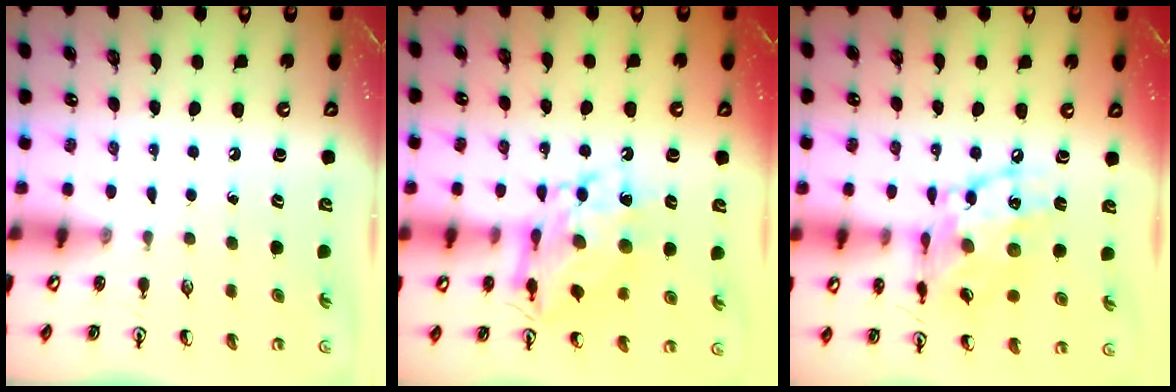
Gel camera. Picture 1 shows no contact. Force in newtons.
{"total": 13.1, "press": 13.0, "slide": 1.4}
{"total": 15.6, "press": 15.6, "slide": 0.9}